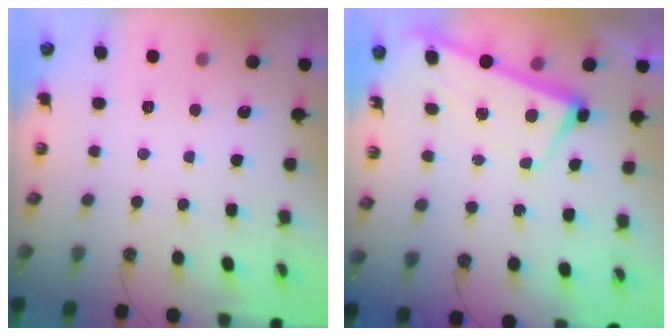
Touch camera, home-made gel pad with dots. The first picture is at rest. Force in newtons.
{"total": 2.5, "press": 2.4, "slide": 0.5}